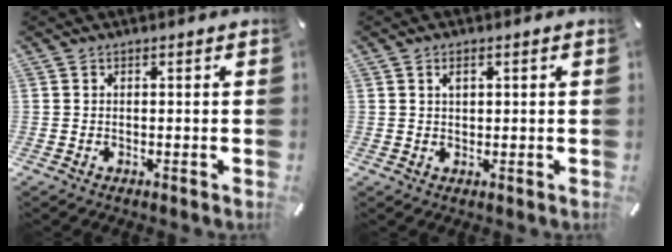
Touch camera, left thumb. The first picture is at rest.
{"total": 2.2, "force": [0.9, 1.4, 1.5], "torque": [-0.025, 0.002, 0.013]}